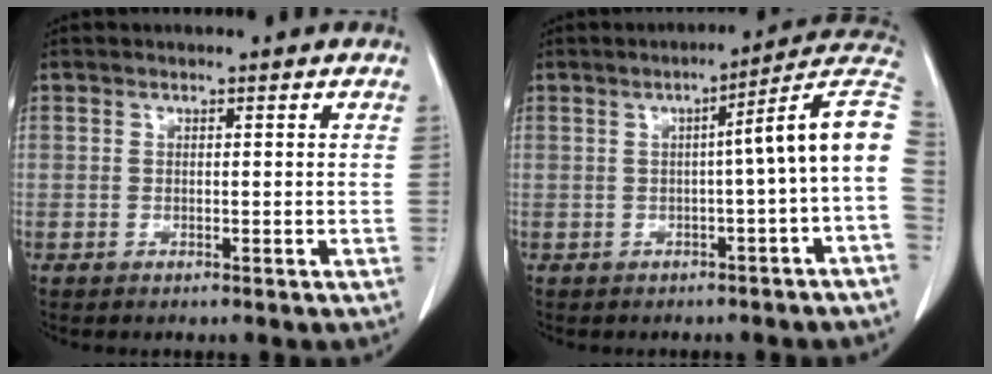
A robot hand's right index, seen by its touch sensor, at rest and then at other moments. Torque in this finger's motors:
{"motor_torque": [1.27, -0.39, 0.63, 0.12]}